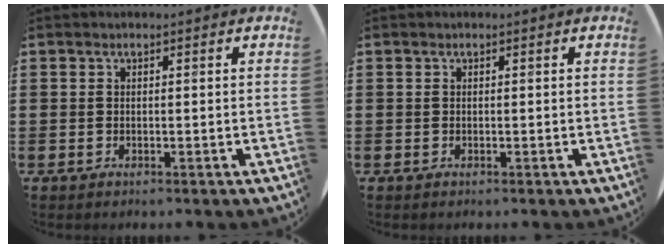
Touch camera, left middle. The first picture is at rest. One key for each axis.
{"total": 0.0}